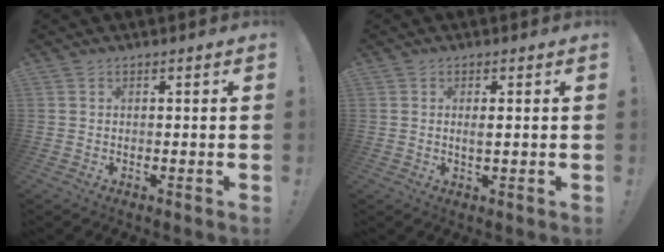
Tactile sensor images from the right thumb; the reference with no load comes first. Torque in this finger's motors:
{"motor_torque": [-0.30, 0.17, -0.09, -0.21, 0.06]}